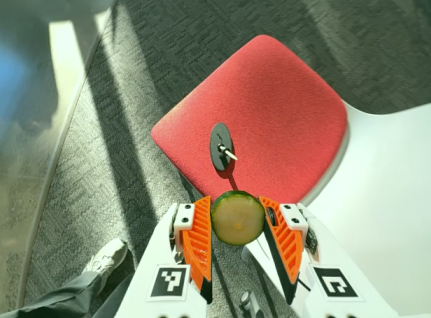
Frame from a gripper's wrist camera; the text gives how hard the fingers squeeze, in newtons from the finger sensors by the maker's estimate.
{"total": 7.4, "left": 7.7, "right": 7.0}